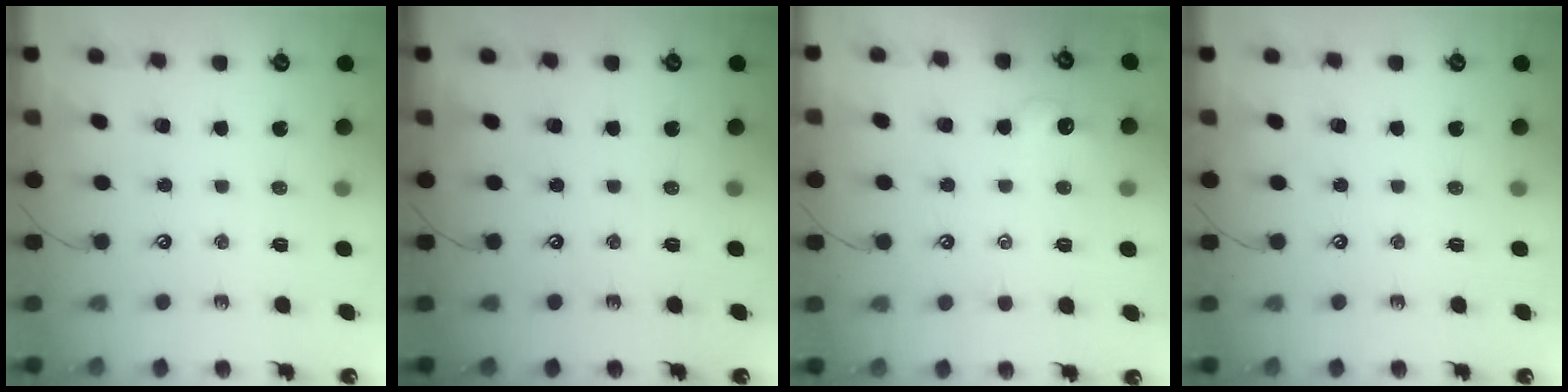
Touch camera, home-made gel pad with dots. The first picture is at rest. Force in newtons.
{"total": 0.0}
{"total": 0.8, "press": 0.5, "slide": 0.6}
{"total": 0.0}